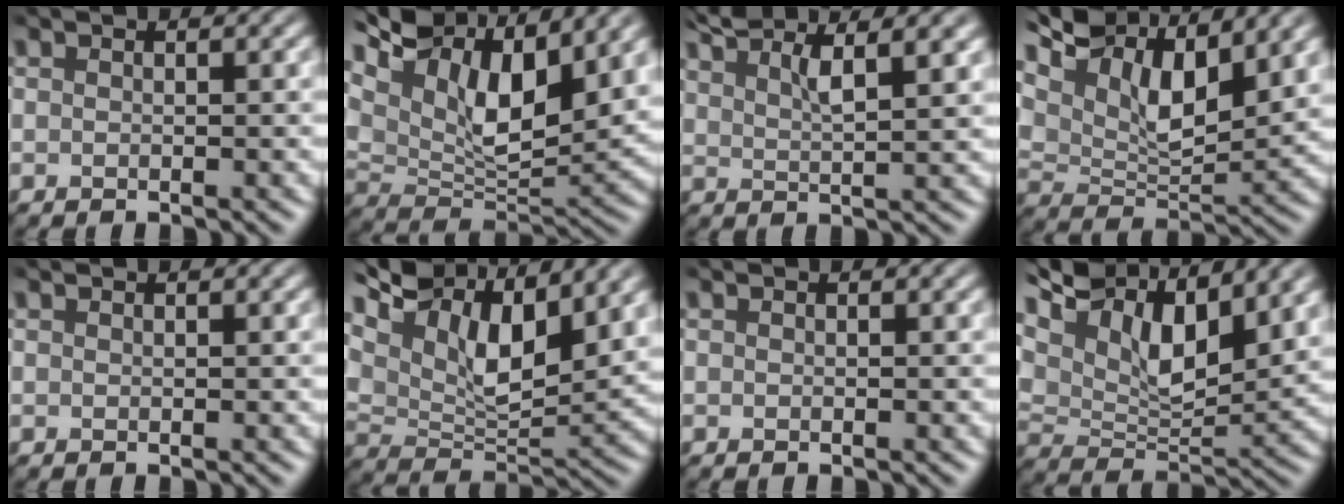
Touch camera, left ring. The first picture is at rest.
{"total": 11.3, "force": [6.0, 4.8, 8.3], "torque": [-0.152, 0.005, 0.113]}
{"total": 4.9, "force": [3.4, 1.1, 3.3], "torque": [-0.057, 0.012, 0.063]}
{"total": 9.5, "force": [6.0, 3.6, 6.4], "torque": [-0.121, 0.003, 0.111]}
{"total": 0.0}
{"total": 10.4, "force": [6.1, 4.2, 7.4], "torque": [-0.136, 0.004, 0.115]}
{"total": 0.0}
{"total": 10.4, "force": [6.2, 4.1, 7.3], "torque": [-0.139, 0.007, 0.112]}